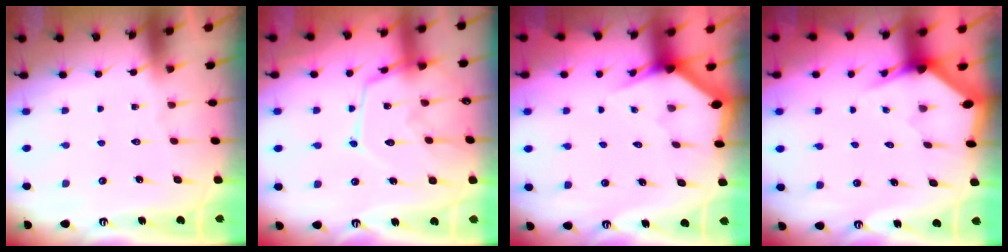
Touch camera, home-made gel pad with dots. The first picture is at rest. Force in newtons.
{"total": 13.6, "press": 13.6, "slide": 0.5}
{"total": 2.8, "press": 2.8, "slide": 0.2}
{"total": 3.0, "press": 3.0, "slide": 0.2}